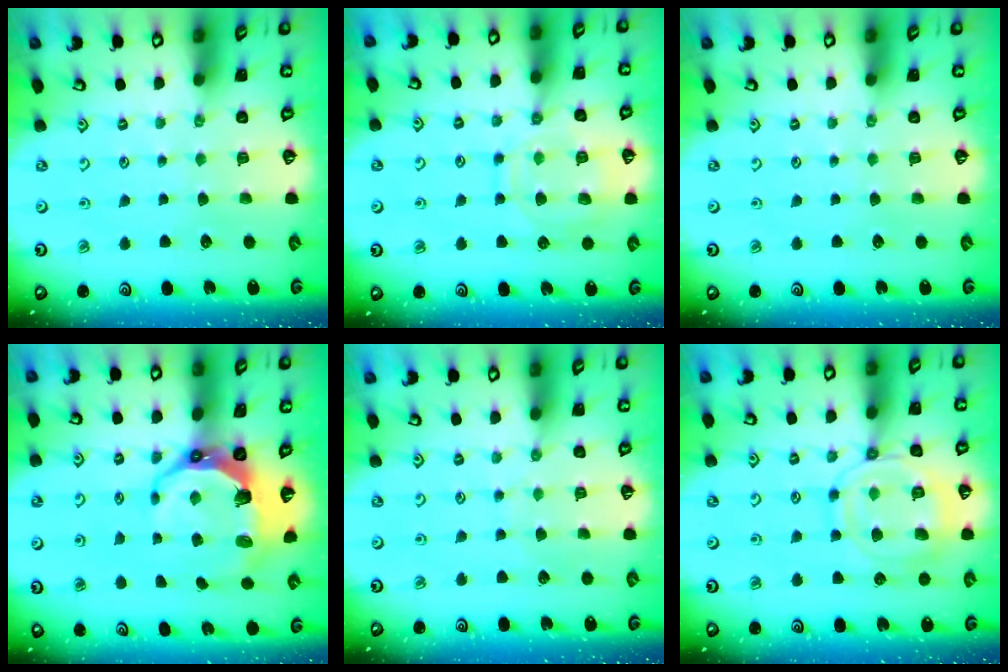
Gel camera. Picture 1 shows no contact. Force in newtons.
{"total": 12.4, "press": 12.3, "slide": 1.1}
{"total": 0.0}
{"total": 9.3, "press": 7.9, "slide": 5.0}
{"total": 5.2, "press": 5.2, "slide": 0.4}
{"total": 13.3, "press": 13.3, "slide": 1.3}